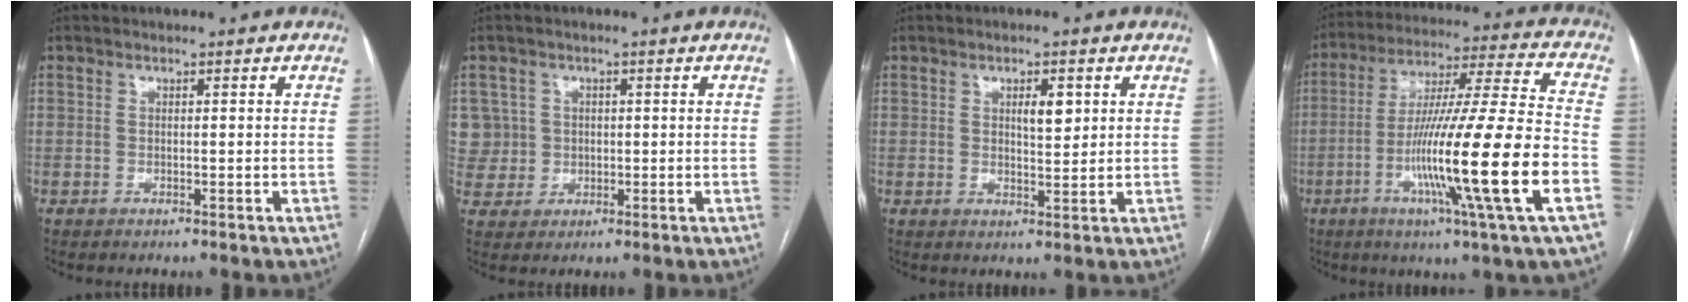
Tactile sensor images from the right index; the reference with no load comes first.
{"total": 5.6, "force": [1.1, 5.4, -0.2], "torque": [0.013, 0.020, 0.028]}
{"total": 3.3, "force": [1.2, 1.1, 2.9], "torque": [-0.044, -0.001, 0.021]}
{"total": 21.9, "force": [-6.9, -1.2, 20.8], "torque": [-0.360, -0.023, -0.128]}